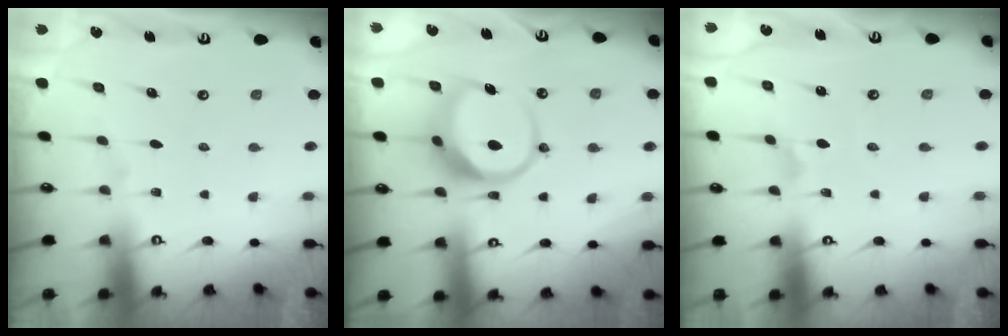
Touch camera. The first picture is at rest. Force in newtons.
{"total": 9.6, "press": 9.5, "slide": 1.3}
{"total": 1.0, "press": 0.9, "slide": 0.4}